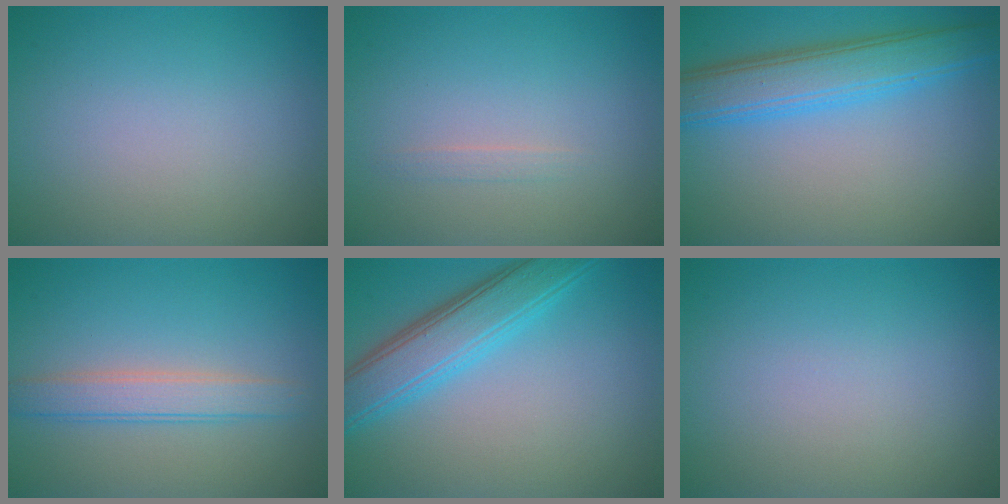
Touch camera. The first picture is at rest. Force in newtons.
{"total": 0.7, "press": 0.7, "slide": 0.1}
{"total": 5.7, "press": 5.7, "slide": 0.1}
{"total": 3.0, "press": 3.0, "slide": 0.1}
{"total": 5.5, "press": 5.5, "slide": 0.1}
{"total": 0.0}